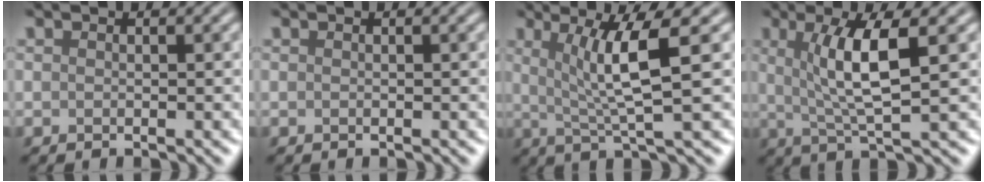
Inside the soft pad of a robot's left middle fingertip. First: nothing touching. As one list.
[{"total": 0.0}, {"total": 5.5, "force": [1.3, 0.8, 5.3], "torque": [-0.095, 0.001, 0.028]}, {"total": 5.7, "force": [1.2, 1.2, 5.5], "torque": [-0.098, 0.002, 0.026]}]